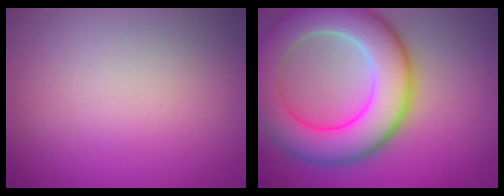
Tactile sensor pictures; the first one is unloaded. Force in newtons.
{"total": 9.6, "press": 9.5, "slide": 0.4}